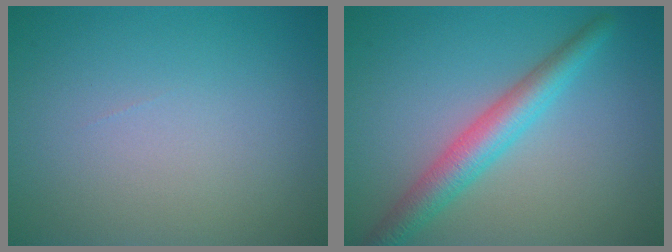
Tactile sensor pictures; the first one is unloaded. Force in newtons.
{"total": 4.2, "press": 4.2, "slide": 0.1}